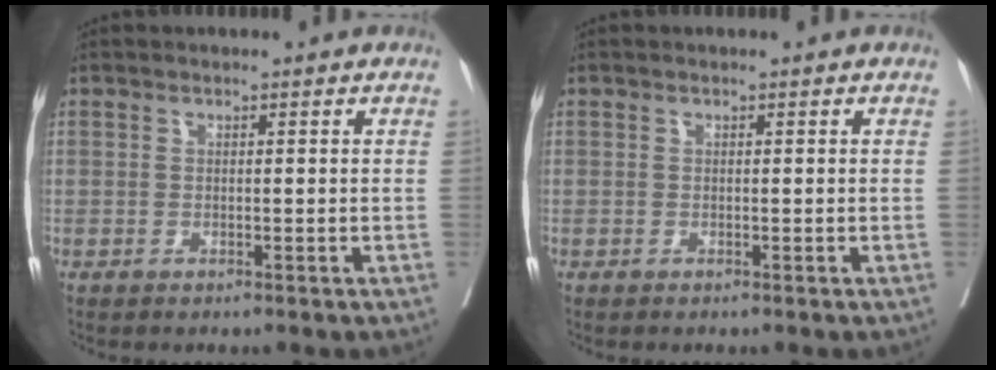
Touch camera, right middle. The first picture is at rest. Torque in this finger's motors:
{"motor_torque": [0.30, -0.35, 0.08, 0.00]}